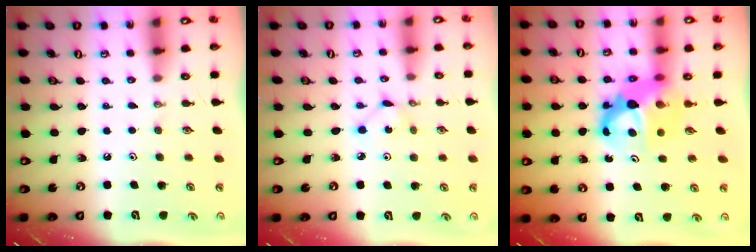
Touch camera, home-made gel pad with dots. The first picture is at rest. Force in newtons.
{"total": 2.2, "press": 2.2, "slide": 0.3}
{"total": 9.2, "press": 9.2, "slide": 0.8}